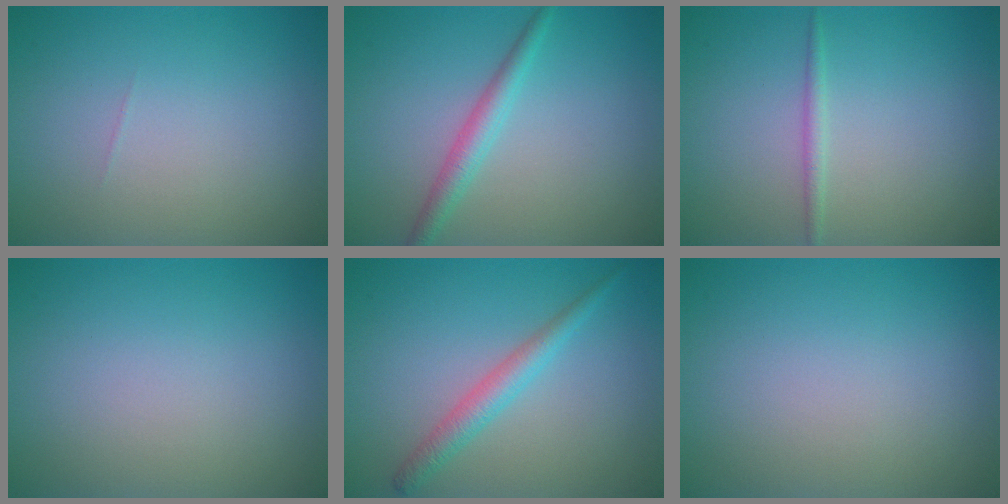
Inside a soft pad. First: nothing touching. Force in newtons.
{"total": 2.3, "press": 2.3, "slide": 0.0}
{"total": 1.1, "press": 1.1, "slide": 0.0}
{"total": 0.0}
{"total": 2.4, "press": 2.4, "slide": 0.1}
{"total": 0.0}